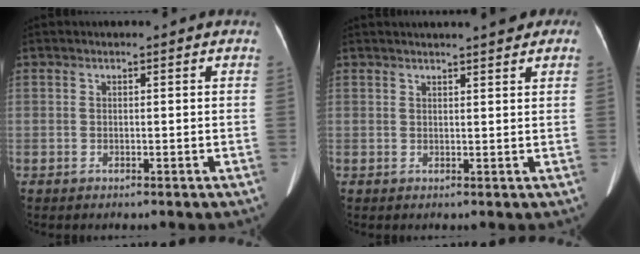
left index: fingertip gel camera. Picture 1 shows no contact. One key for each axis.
{"total": 6.6, "fx": 5.4, "fy": 1.0, "fz": 3.6, "tx": -0.048, "ty": 0.023, "tz": 0.061}